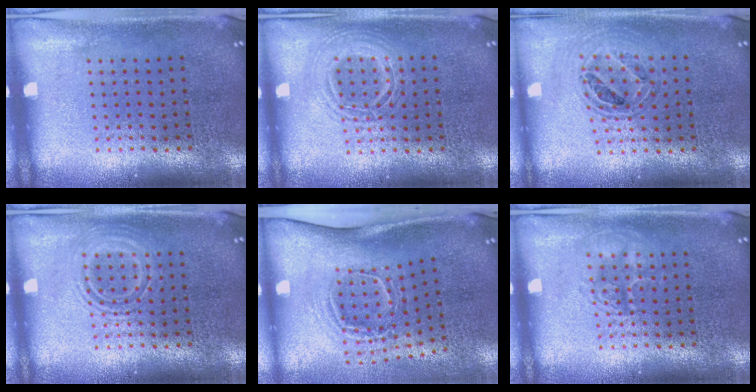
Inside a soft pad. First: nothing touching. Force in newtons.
{"total": 1.2, "press": 1.2, "slide": 0.1}
{"total": 0.7, "press": 0.7, "slide": 0.2}
{"total": 2.1, "press": 2.1, "slide": 0.3}
{"total": 1.9, "press": 1.2, "slide": 1.6}
{"total": 1.8, "press": 1.7, "slide": 0.2}